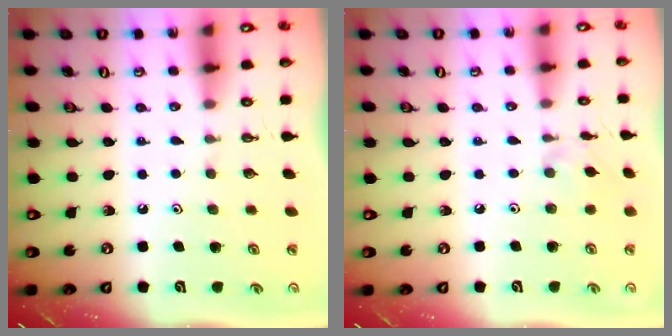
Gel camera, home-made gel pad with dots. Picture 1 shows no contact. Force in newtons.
{"total": 1.9, "press": 1.9, "slide": 0.5}